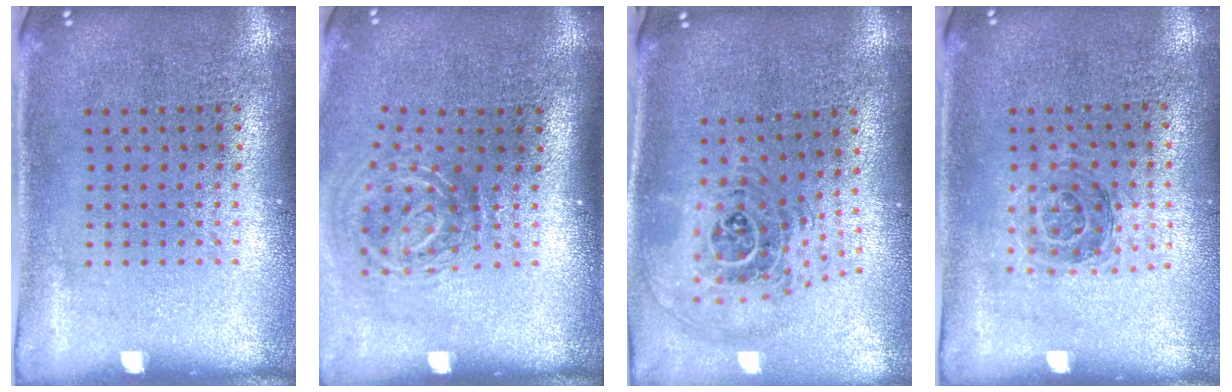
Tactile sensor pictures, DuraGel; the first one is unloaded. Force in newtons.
{"total": 2.0, "press": 1.2, "slide": 1.6}
{"total": 1.6, "press": 1.4, "slide": 0.8}
{"total": 1.1, "press": 1.0, "slide": 0.3}